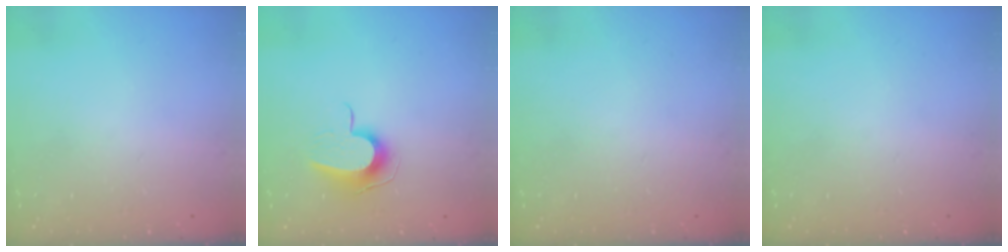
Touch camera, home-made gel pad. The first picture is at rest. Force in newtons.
{"total": 9.2, "press": 9.2, "slide": 0.5}
{"total": 0.0}
{"total": 0.0}